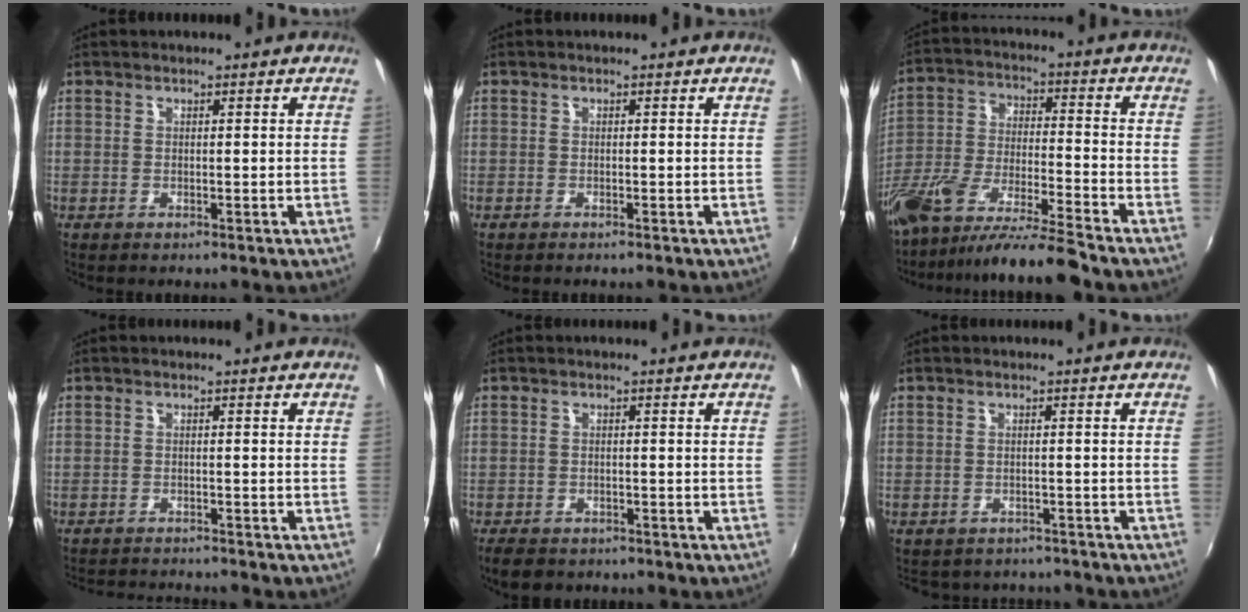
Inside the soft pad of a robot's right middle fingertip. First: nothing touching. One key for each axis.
{"total": 0.6, "fx": -0.5, "fy": 0.1, "fz": 0.2, "tx": -0.003, "ty": -0.002, "tz": -0.011}
{"total": 15.4, "fx": -13.0, "fy": 0.4, "fz": 8.3, "tx": -0.170, "ty": -0.027, "tz": -0.239}
{"total": 5.8, "fx": -5.6, "fy": 0.3, "fz": 1.3, "tx": -0.041, "ty": -0.008, "tz": -0.090}
{"total": 5.7, "fx": -4.6, "fy": 2.7, "fz": 2.2, "tx": -0.060, "ty": -0.014, "tz": -0.075}
{"total": 6.4, "fx": -5.6, "fy": 2.6, "fz": 1.5, "tx": -0.036, "ty": -0.012, "tz": -0.076}